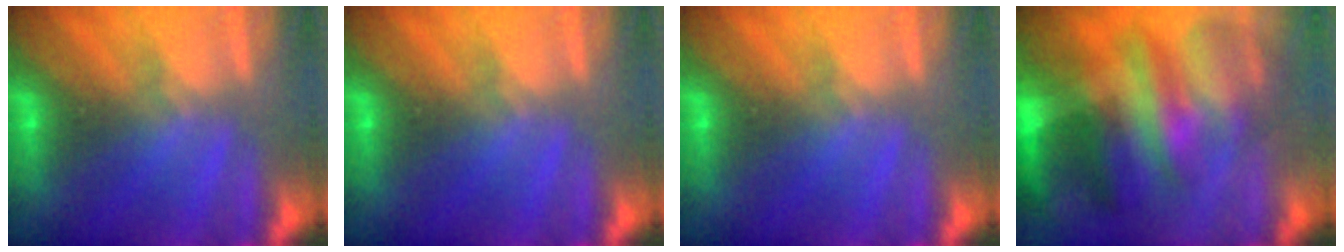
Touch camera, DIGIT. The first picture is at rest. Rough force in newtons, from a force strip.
{"total": 0.0}
{"total": 0.0}
{"total": 8.3}